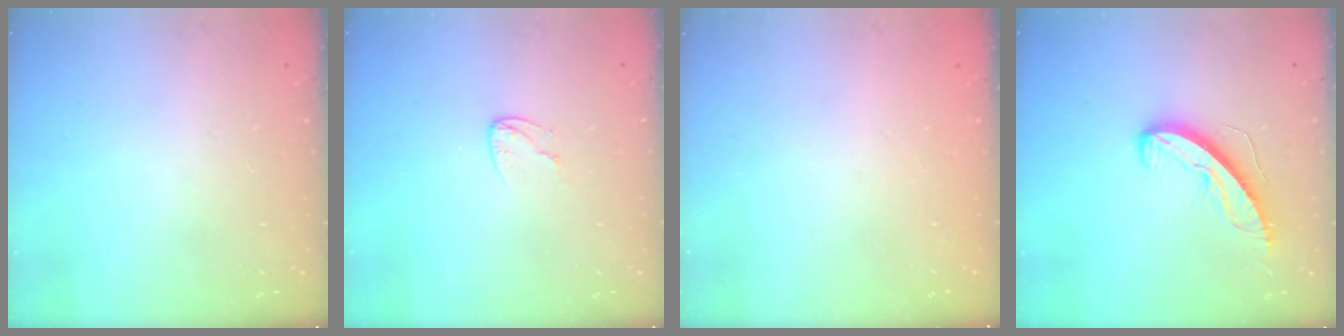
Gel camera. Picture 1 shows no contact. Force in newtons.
{"total": 4.5, "press": 4.5, "slide": 0.4}
{"total": 0.0}
{"total": 9.1, "press": 9.1, "slide": 0.5}